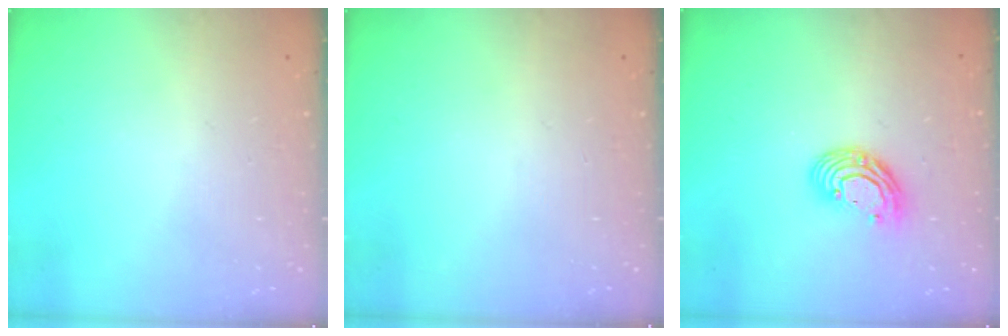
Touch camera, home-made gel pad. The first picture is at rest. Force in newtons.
{"total": 0.0}
{"total": 9.5, "press": 9.5, "slide": 0.6}